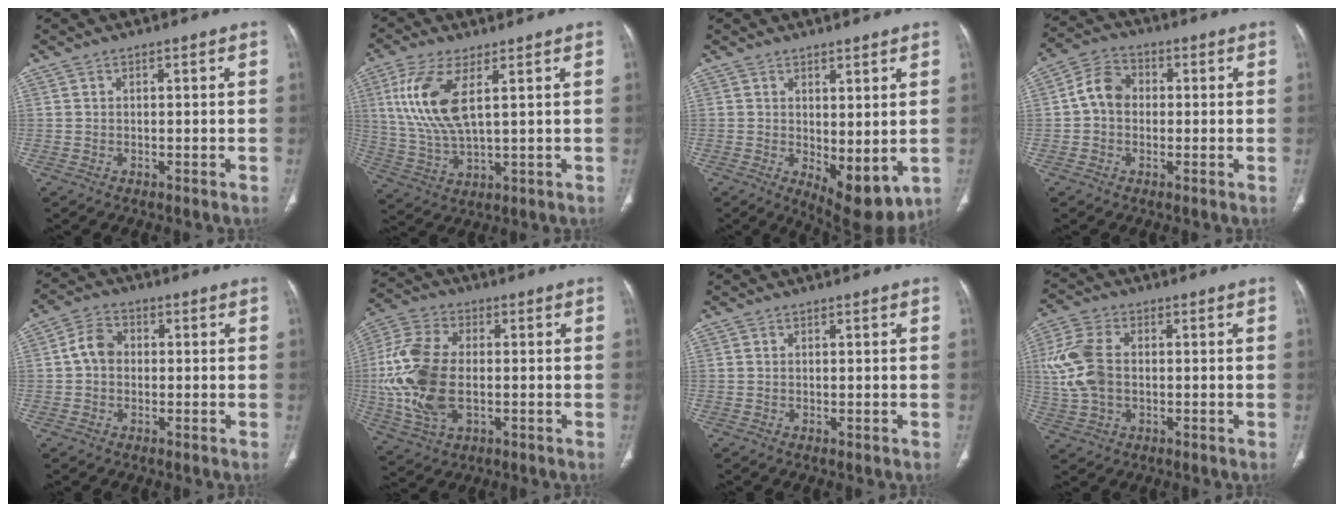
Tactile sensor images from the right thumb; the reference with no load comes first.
{"total": 11.8, "force": [3.7, 4.2, 10.4], "torque": [-0.238, -0.013, 0.079]}
{"total": 8.9, "force": [-0.5, 4.0, 7.9], "torque": [-0.099, -0.021, 0.010]}
{"total": 6.8, "force": [0.1, 5.5, 4.0], "torque": [-0.059, 0.021, -0.011]}
{"total": 5.1, "force": [0.0, 4.1, 3.0], "torque": [-0.044, 0.015, -0.009]}
{"total": 15.9, "force": [-0.9, 9.4, 12.8], "torque": [-0.280, 0.006, -0.014]}
{"total": 0.0}
{"total": 10.2, "force": [0.3, 6.7, 7.7], "torque": [-0.175, 0.012, 0.008]}